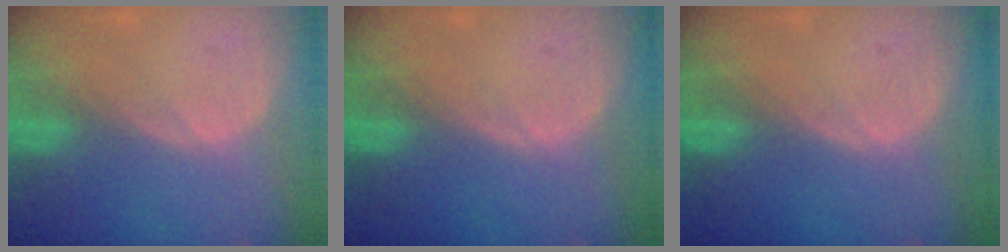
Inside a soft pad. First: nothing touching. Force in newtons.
{"total": 0.0}
{"total": 0.0}